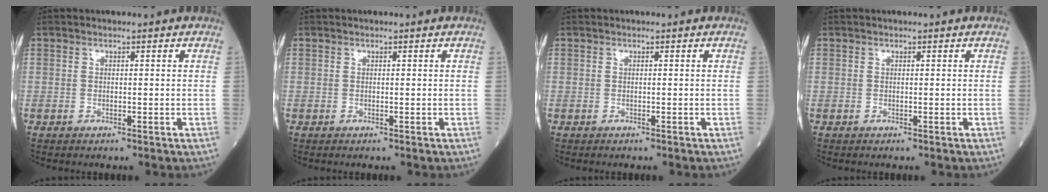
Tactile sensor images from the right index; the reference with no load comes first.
{"total": 0.0}
{"total": 0.0}
{"total": 0.0}